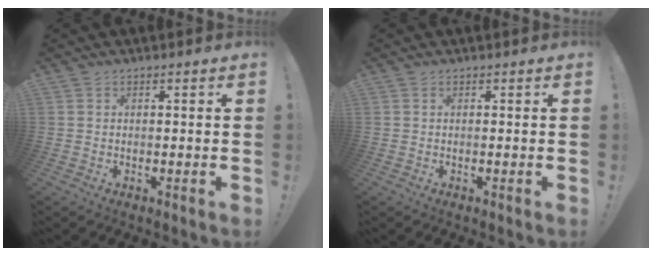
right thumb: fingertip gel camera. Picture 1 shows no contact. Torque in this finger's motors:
{"motor_torque": [0.21, -0.03, -0.38, 0.26, -0.01]}